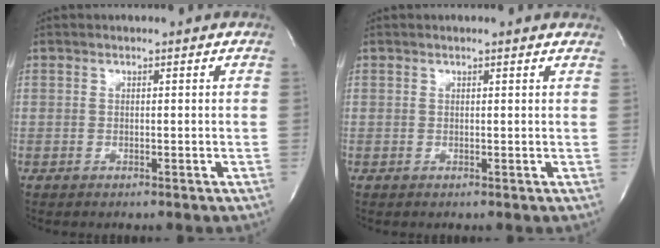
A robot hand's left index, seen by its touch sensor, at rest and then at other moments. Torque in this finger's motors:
{"motor_torque": [0.11, -0.06, 0.01, 0.00]}